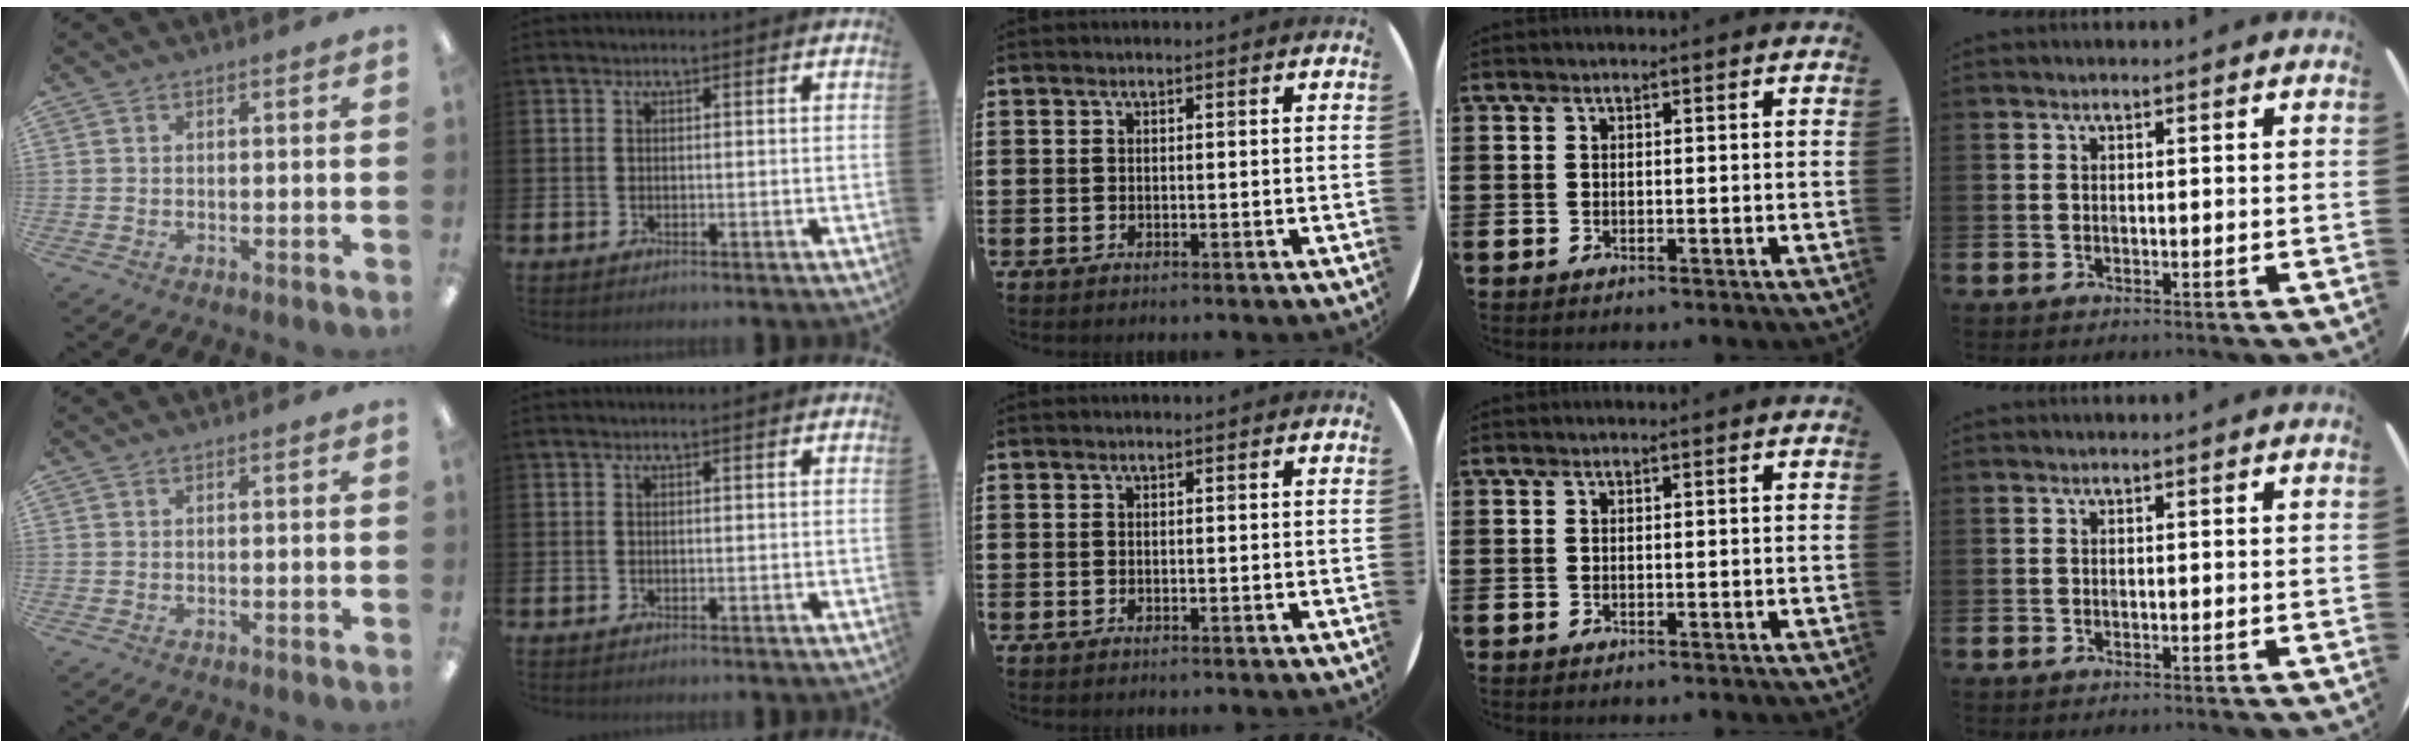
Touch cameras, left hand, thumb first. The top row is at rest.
{}